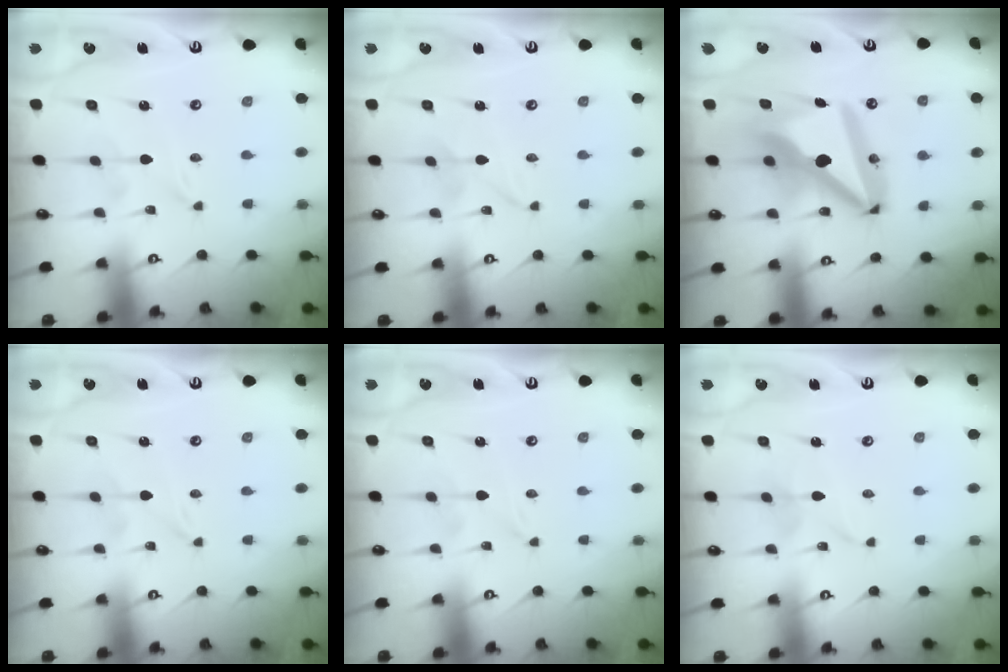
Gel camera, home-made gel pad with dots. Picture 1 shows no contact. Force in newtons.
{"total": 1.2, "press": 1.2, "slide": 0.1}
{"total": 16.3, "press": 16.2, "slide": 1.9}
{"total": 0.0}
{"total": 0.0}
{"total": 1.9, "press": 1.9, "slide": 0.2}